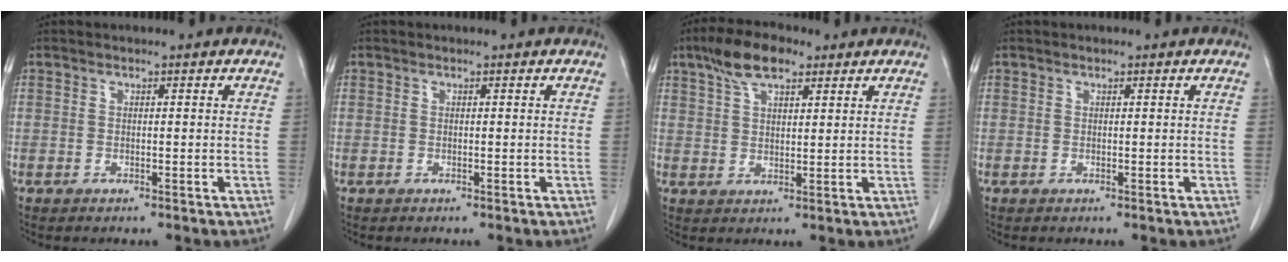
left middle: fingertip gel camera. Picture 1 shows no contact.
{"total": 0.0}
{"total": 7.2, "force": [4.7, 2.8, 4.8], "torque": [-0.095, 0.017, 0.085]}
{"total": 0.0}